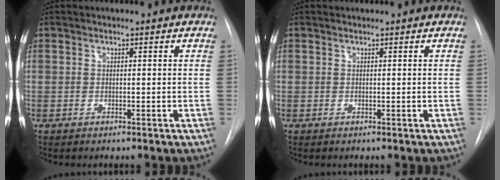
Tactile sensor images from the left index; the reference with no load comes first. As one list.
[{"total": 0.0}]